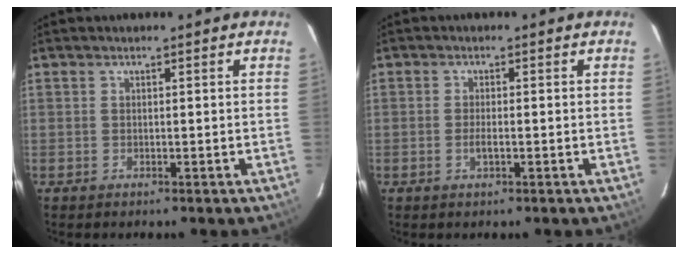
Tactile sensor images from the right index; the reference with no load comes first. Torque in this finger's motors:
{"motor_torque": [0.00, 0.05, 0.10, 0.01]}